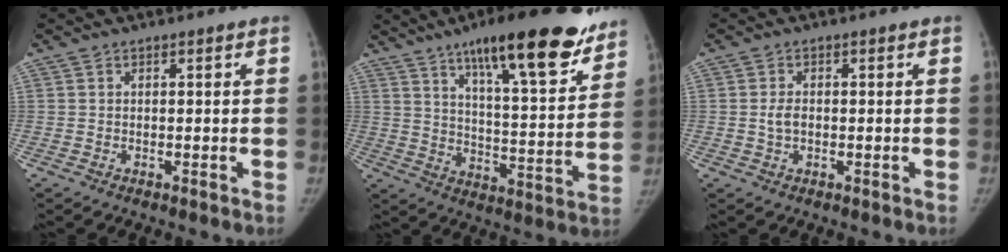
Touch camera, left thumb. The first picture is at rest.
{"total": 22.9, "force": [15.2, 5.7, 16.2], "torque": [-0.206, -0.062, 0.231]}
{"total": 2.3, "force": [-0.1, 1.3, 1.9], "torque": [-0.038, 0.006, -0.001]}